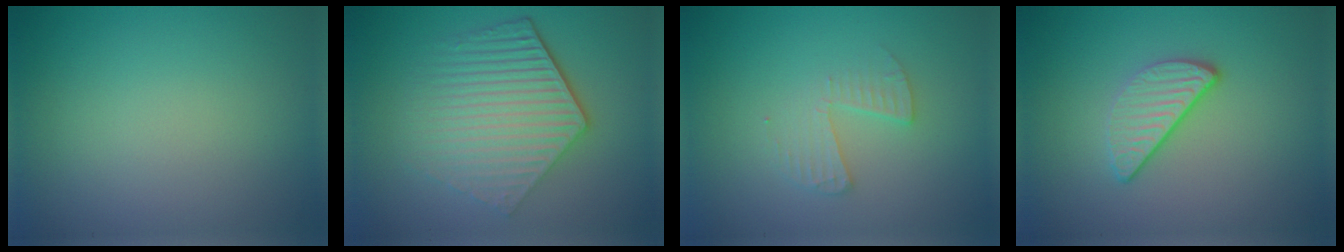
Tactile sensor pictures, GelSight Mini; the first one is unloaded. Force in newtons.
{"total": 6.2, "press": 4.5, "slide": 4.3}
{"total": 2.1, "press": 2.0, "slide": 0.1}
{"total": 2.9, "press": 2.4, "slide": 1.7}